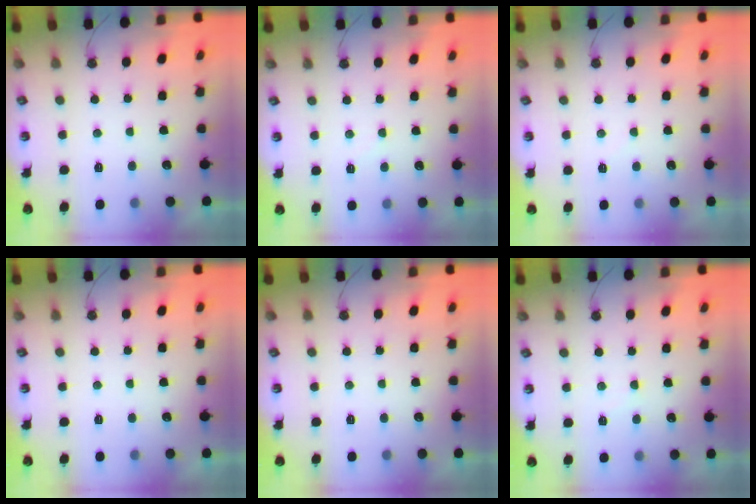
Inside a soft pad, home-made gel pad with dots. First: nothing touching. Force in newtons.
{"total": 3.8, "press": 3.8, "slide": 0.6}
{"total": 5.5, "press": 5.5, "slide": 0.6}
{"total": 0.0}
{"total": 0.0}
{"total": 5.3, "press": 5.3, "slide": 0.8}